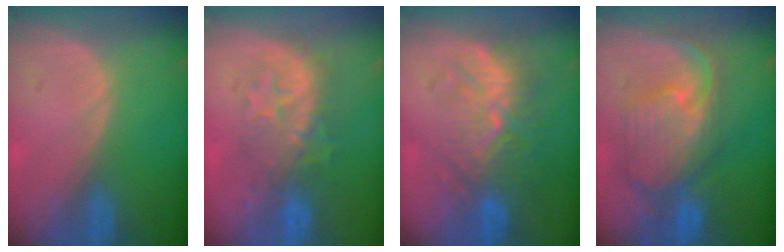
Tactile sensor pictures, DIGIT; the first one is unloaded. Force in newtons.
{"total": 8.1, "press": 7.9, "slide": 1.7}
{"total": 9.5, "press": 9.1, "slide": 2.7}
{"total": 10.5, "press": 9.4, "slide": 4.7}